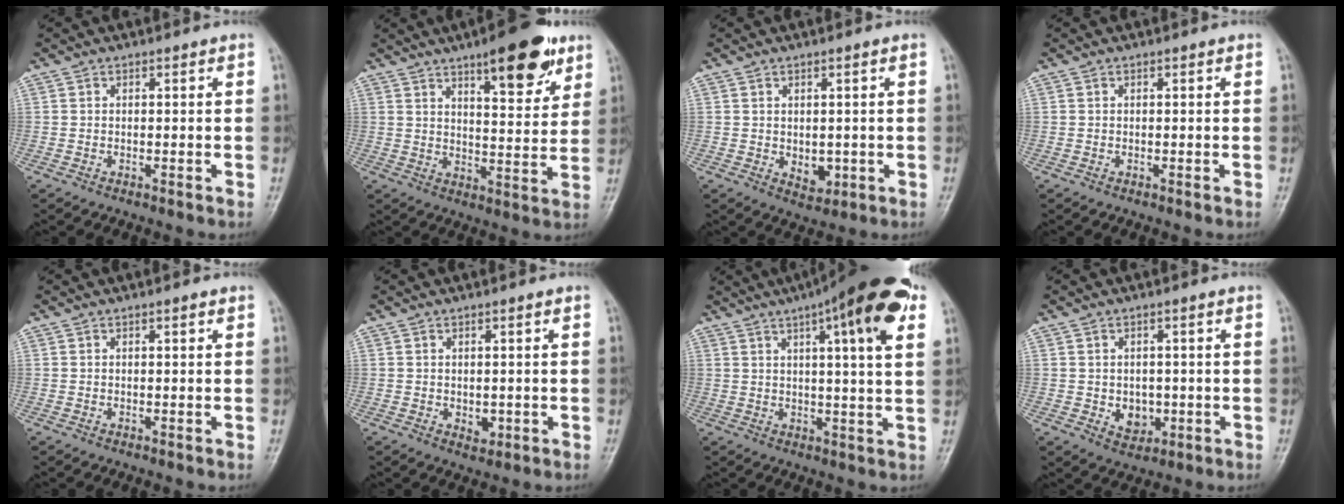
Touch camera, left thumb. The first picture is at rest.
{"total": 13.9, "force": [8.5, 4.5, 10.0], "torque": [-0.109, -0.041, 0.119]}
{"total": 3.8, "force": [-0.3, 2.5, 2.8], "torque": [-0.024, -0.004, 0.005]}
{"total": 0.0}
{"total": 0.7, "force": [0.4, 0.1, 0.6], "torque": [-0.010, 0.000, 0.004]}
{"total": 2.4, "force": [-0.2, 1.6, 1.8], "torque": [-0.015, -0.004, 0.004]}
{"total": 17.7, "force": [8.6, 3.4, 15.1], "torque": [-0.205, -0.004, 0.117]}
{"total": 4.4, "force": [-0.5, 3.5, 2.6], "torque": [-0.020, -0.001, 0.002]}